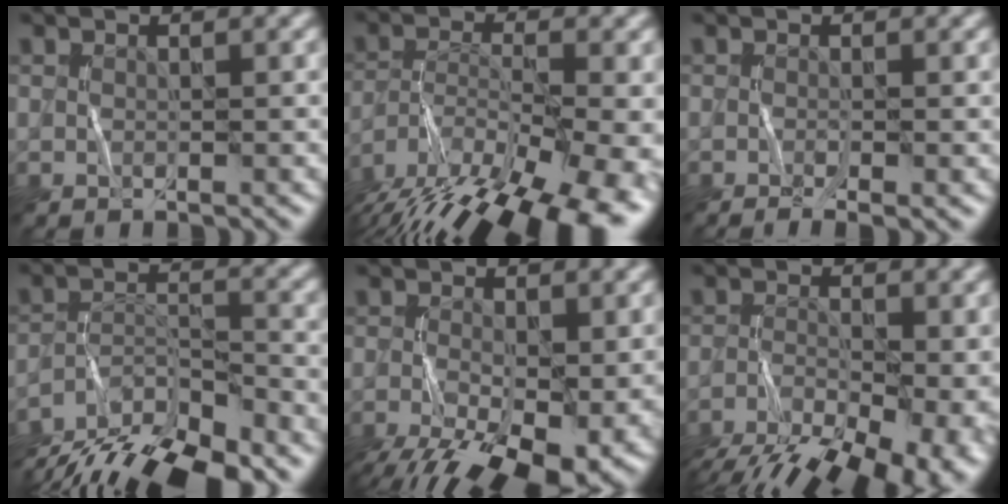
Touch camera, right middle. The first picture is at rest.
{"total": 17.1, "force": [-12.5, 5.9, 10.0], "torque": [-0.179, -0.039, -0.180]}
{"total": 1.5, "force": [-0.7, 0.1, 1.3], "torque": [-0.023, -0.004, -0.012]}
{"total": 10.9, "force": [-9.3, 2.9, 4.9], "torque": [-0.080, -0.011, -0.158]}
{"total": 13.2, "force": [-6.1, 5.9, 10.1], "torque": [-0.175, -0.032, -0.088]}
{"total": 12.8, "force": [-8.0, 5.4, 8.5], "torque": [-0.128, -0.044, -0.114]}